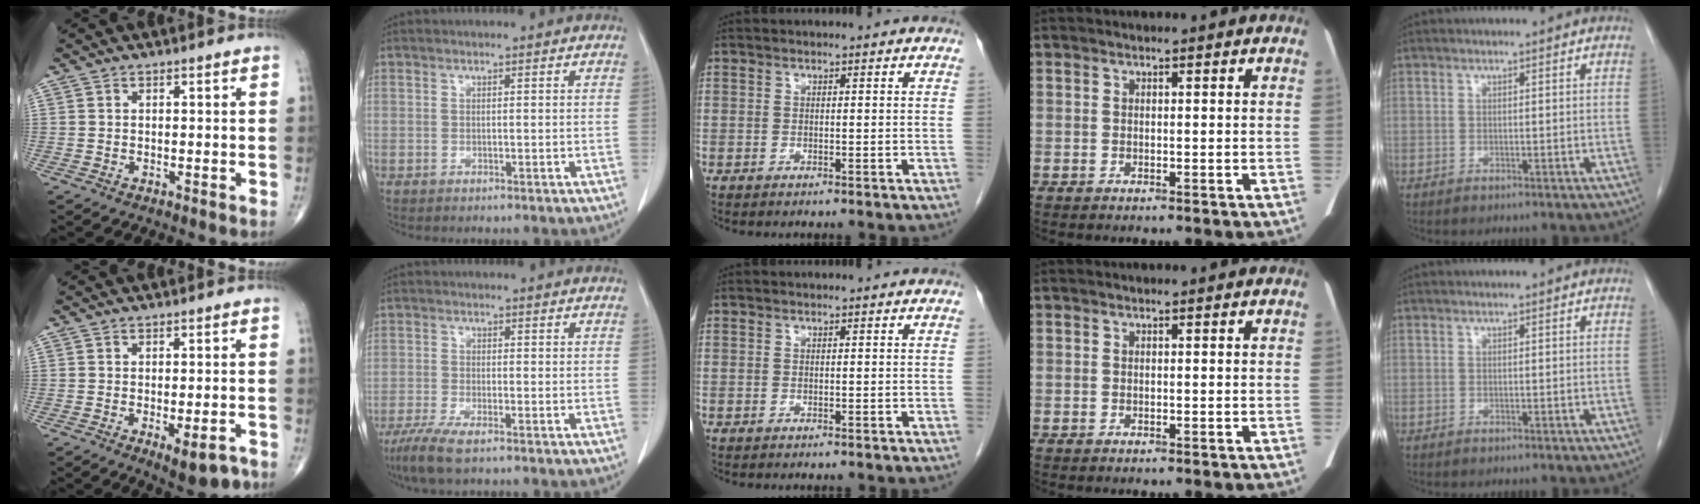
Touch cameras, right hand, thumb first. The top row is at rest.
{"thumb": {"total": 6.2, "force": [-2.8, 2.3, 5.0], "torque": [-0.062, 0.007, -0.028]}, "index": {"total": 5.3, "force": [-3.6, 0.7, 3.8], "torque": [-0.078, -0.015, -0.065]}}